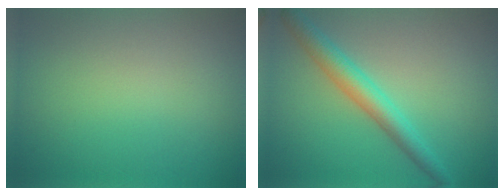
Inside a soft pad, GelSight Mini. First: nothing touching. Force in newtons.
{"total": 3.6, "press": 3.6, "slide": 0.1}